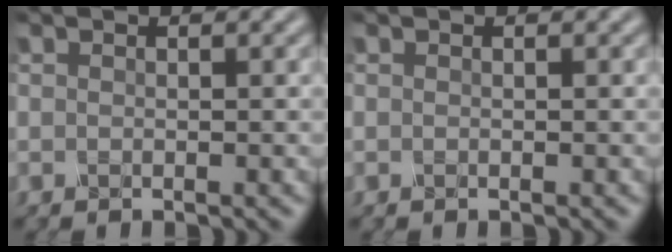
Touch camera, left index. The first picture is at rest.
{"total": 0.0}